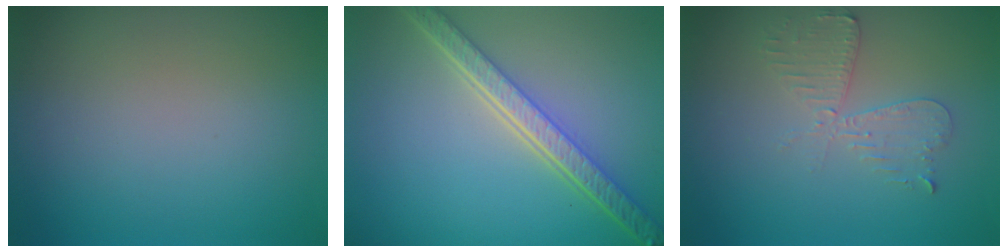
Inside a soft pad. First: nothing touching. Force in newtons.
{"total": 5.9, "press": 4.3, "slide": 4.0}
{"total": 2.6, "press": 2.5, "slide": 0.5}